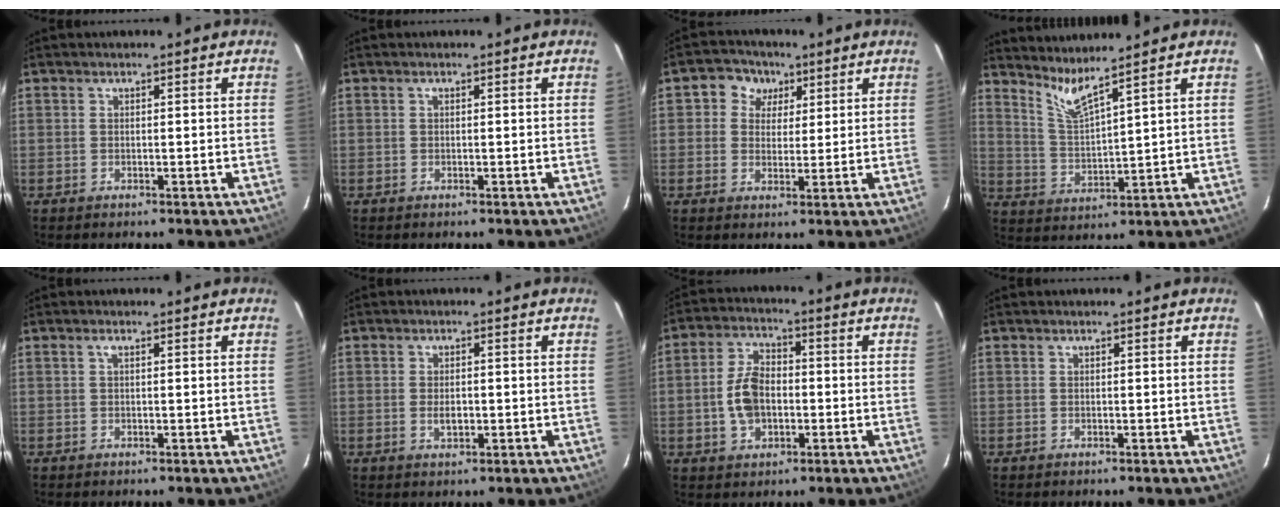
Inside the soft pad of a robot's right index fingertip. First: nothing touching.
{"total": 0.0}
{"total": 5.8, "force": [2.1, 5.2, 1.5], "torque": [-0.020, 0.014, 0.027]}
{"total": 5.8, "force": [5.0, -0.9, 2.8], "torque": [-0.060, -0.016, 0.107]}
{"total": 0.6, "force": [0.2, 0.1, 0.6], "torque": [-0.013, 0.004, 0.002]}
{"total": 2.4, "force": [-0.5, 1.4, 2.0], "torque": [-0.036, -0.001, -0.007]}
{"total": 8.3, "force": [-1.4, 5.5, 6.0], "torque": [-0.121, 0.018, -0.018]}
{"total": 0.0}